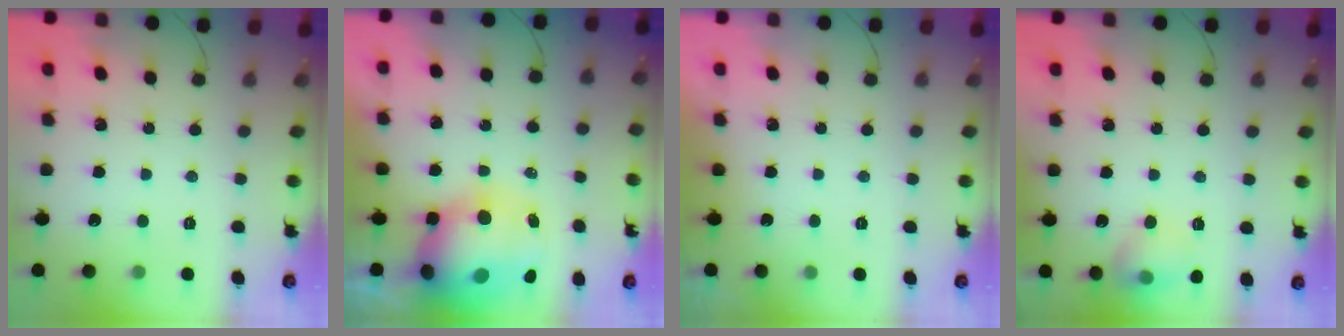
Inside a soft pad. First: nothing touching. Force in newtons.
{"total": 14.6, "press": 14.2, "slide": 3.4}
{"total": 0.0}
{"total": 10.0, "press": 9.9, "slide": 1.3}